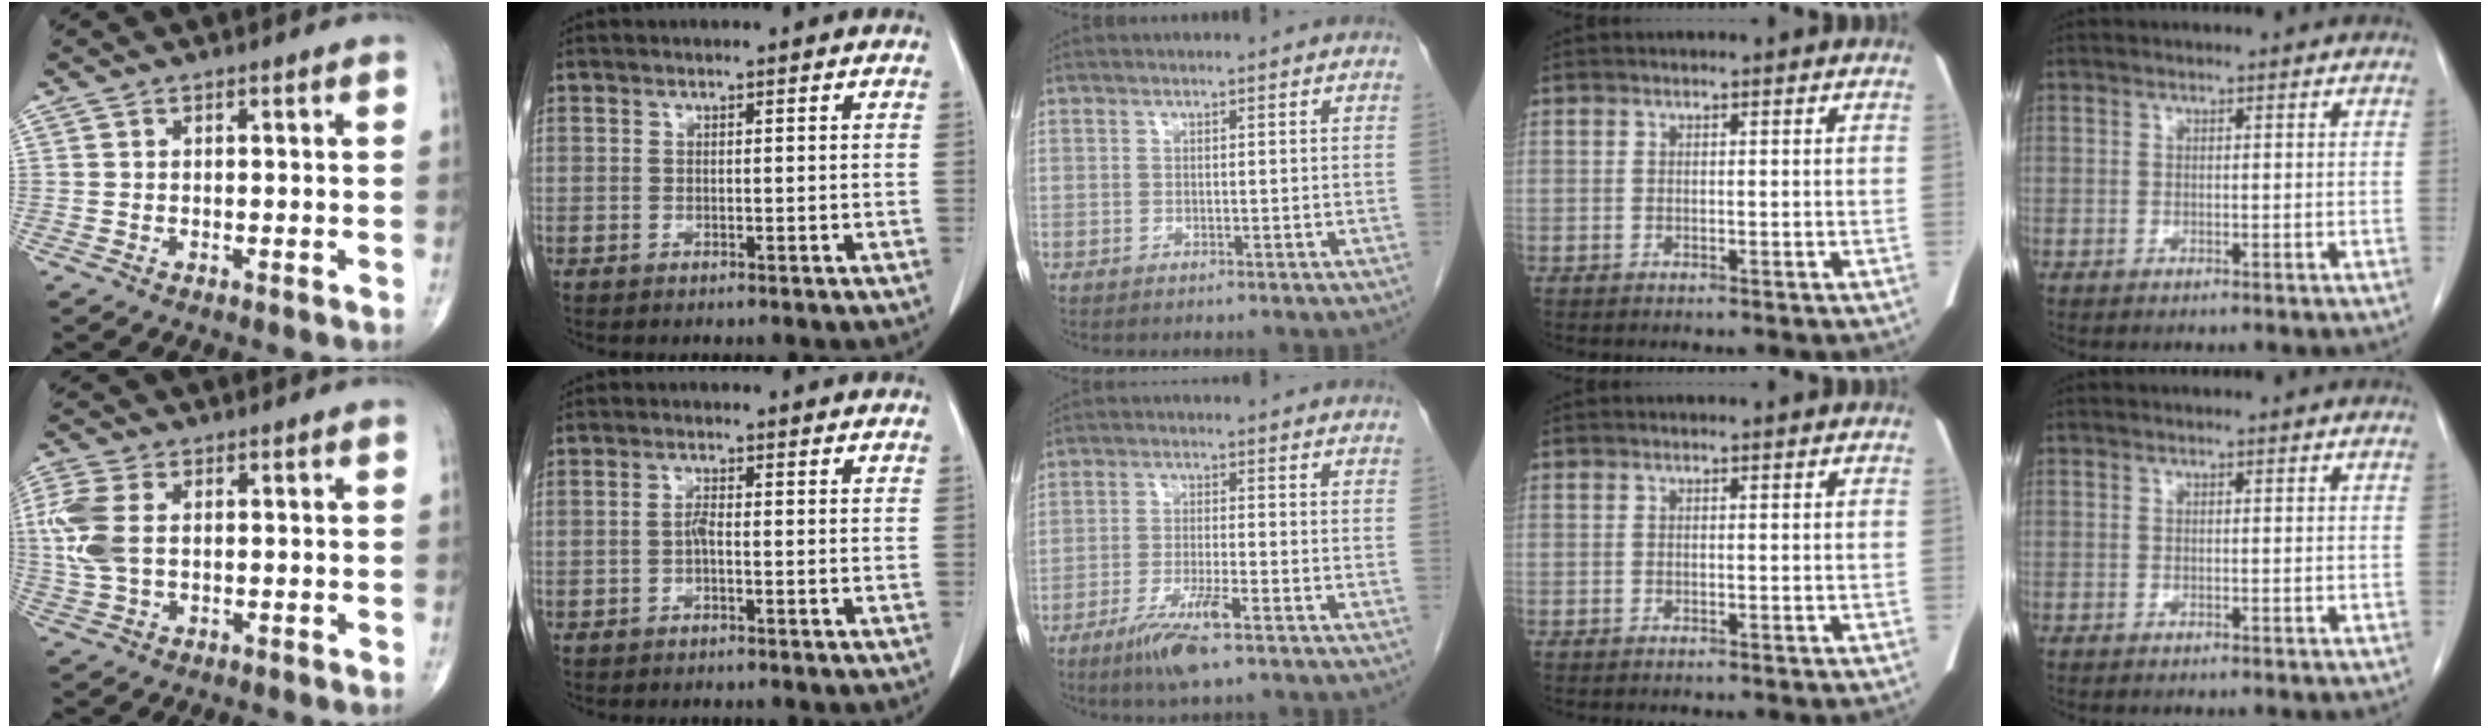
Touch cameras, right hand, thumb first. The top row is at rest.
{"thumb": {"total": 8.6, "force": [1.1, 5.2, 6.8], "torque": [-0.182, 0.008, 0.025]}, "index": {"total": 1.3, "force": [-0.4, 0.2, 1.2], "torque": [-0.024, 0.002, -0.010]}, "middle": {"total": 7.0, "force": [-4.4, 0.5, 5.4], "torque": [-0.106, -0.014, -0.078]}}